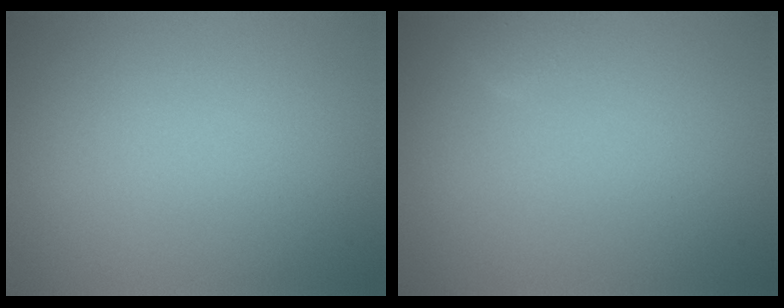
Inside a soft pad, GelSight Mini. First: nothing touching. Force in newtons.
{"total": 0.8, "press": 0.8, "slide": 0.1}